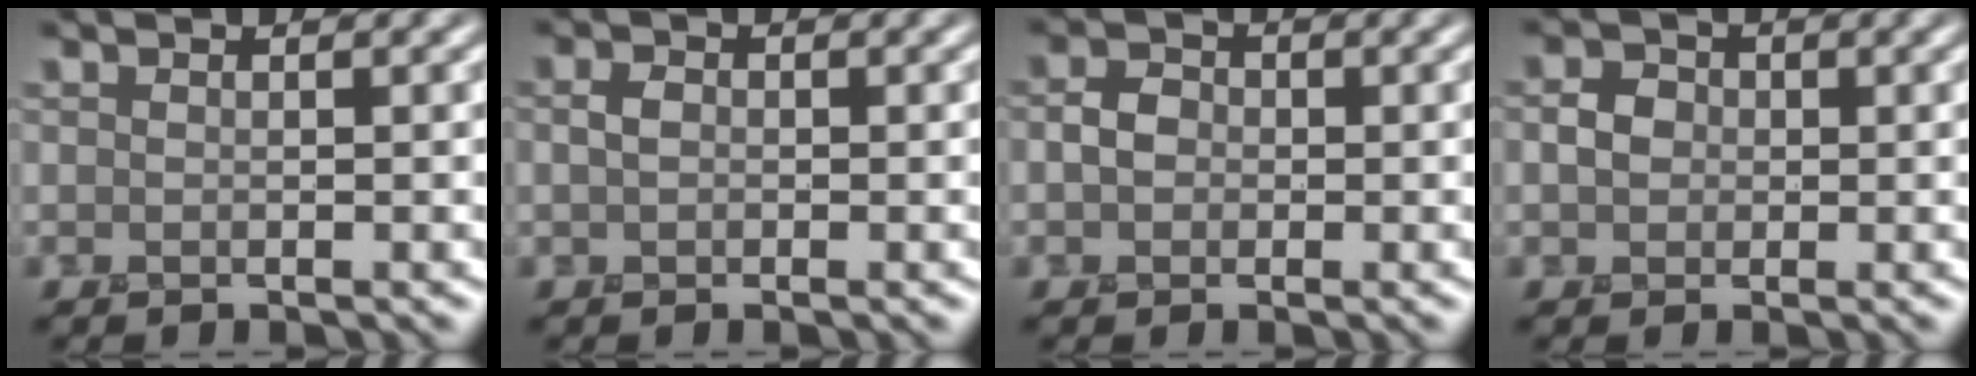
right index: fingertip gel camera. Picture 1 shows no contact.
{"total": 0.9, "force": [0.1, 0.8, 0.4], "torque": [-0.007, 0.005, 0.000]}
{"total": 1.9, "force": [-0.1, 1.7, 0.9], "torque": [-0.014, 0.006, -0.008]}
{"total": 1.8, "force": [0.2, 1.7, 0.6], "torque": [-0.008, 0.008, -0.001]}